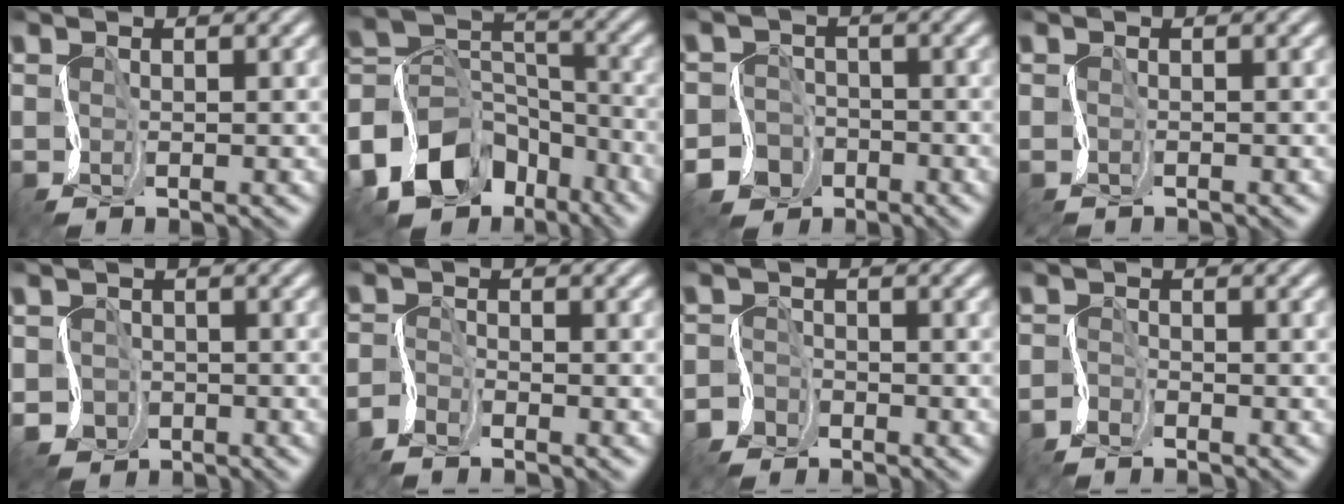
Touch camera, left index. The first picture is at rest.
{"total": 11.3, "force": [-6.6, 8.0, 4.5], "torque": [-0.102, 0.006, -0.123]}
{"total": 5.0, "force": [-2.9, 4.1, 0.4], "torque": [0.013, -0.006, -0.056]}
{"total": 0.7, "force": [-0.3, -0.4, -0.5], "torque": [0.006, 0.000, -0.008]}
{"total": 1.6, "force": [-0.5, 1.5, -0.1], "torque": [0.006, -0.004, -0.010]}
{"total": 1.9, "force": [-1.8, 0.5, 0.5], "torque": [-0.015, -0.003, -0.046]}
{"total": 1.7, "force": [-1.3, 1.1, -0.3], "torque": [0.010, 0.003, -0.034]}
{"total": 1.3, "force": [-1.3, 0.1, 0.0], "torque": [-0.004, 0.001, -0.033]}